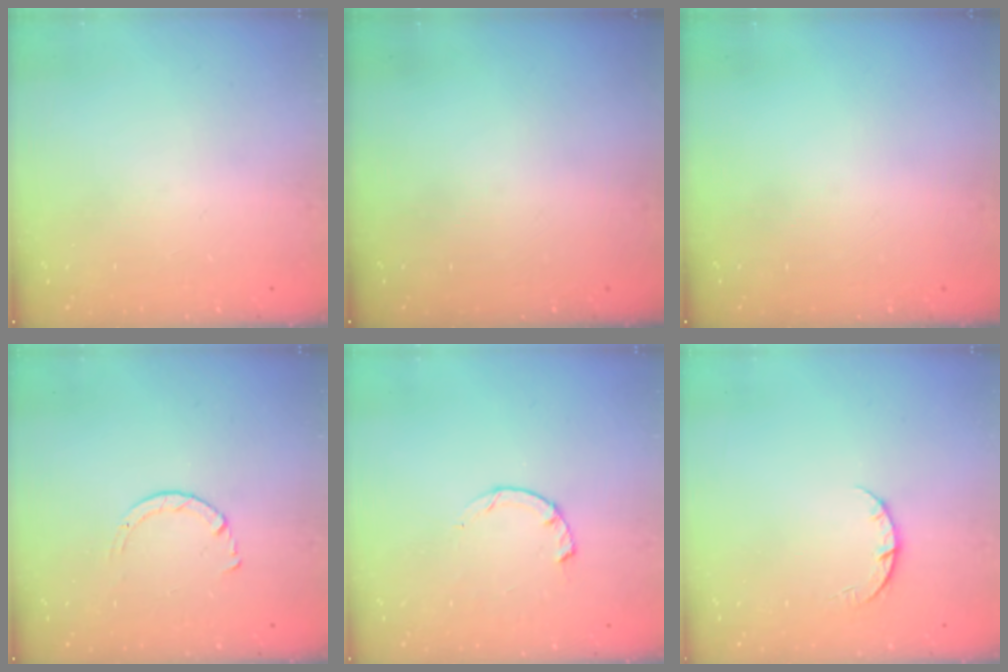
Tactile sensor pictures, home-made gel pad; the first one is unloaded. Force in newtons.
{"total": 0.0}
{"total": 0.0}
{"total": 1.7, "press": 1.7, "slide": 0.2}
{"total": 2.3, "press": 2.3, "slide": 0.4}
{"total": 3.6, "press": 3.6, "slide": 0.5}